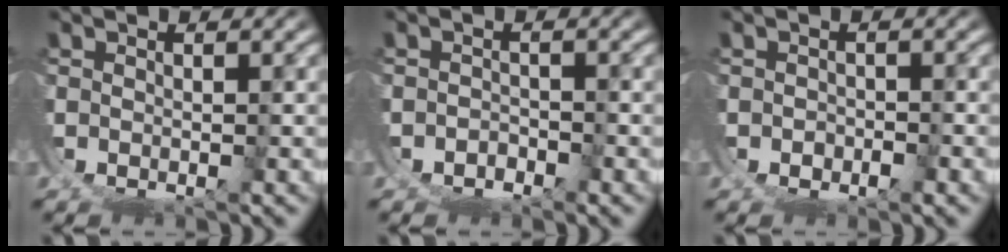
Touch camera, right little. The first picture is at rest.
{"total": 2.8, "force": [-1.5, 2.3, -0.5], "torque": [-0.016, -0.019, -0.022]}
{"total": 0.6, "force": [0.2, 0.2, -0.5], "torque": [0.009, -0.002, 0.000]}